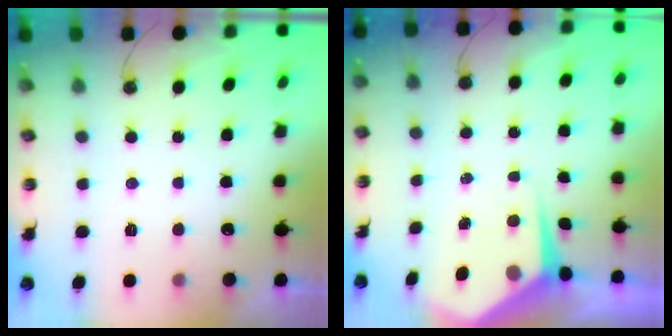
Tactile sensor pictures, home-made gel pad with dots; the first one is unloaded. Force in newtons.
{"total": 4.9, "press": 4.8, "slide": 0.5}